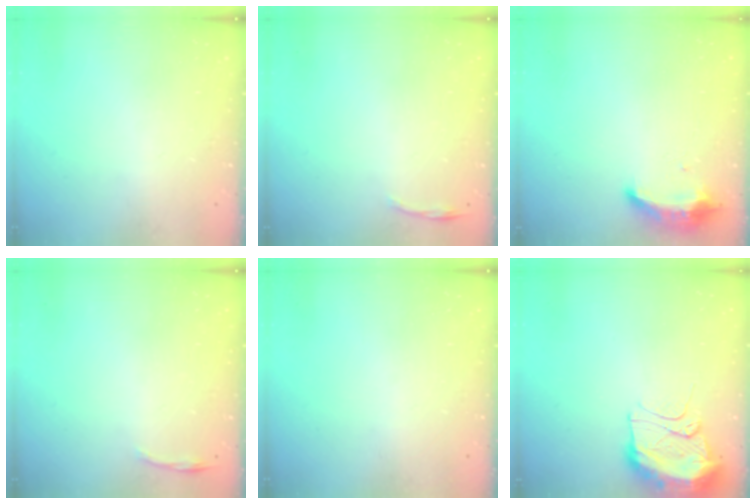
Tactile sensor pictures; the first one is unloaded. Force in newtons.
{"total": 3.6, "press": 3.5, "slide": 0.7}
{"total": 16.8, "press": 10.1, "slide": 13.4}
{"total": 3.6, "press": 3.5, "slide": 0.7}
{"total": 0.0}
{"total": 12.4, "press": 12.3, "slide": 1.6}